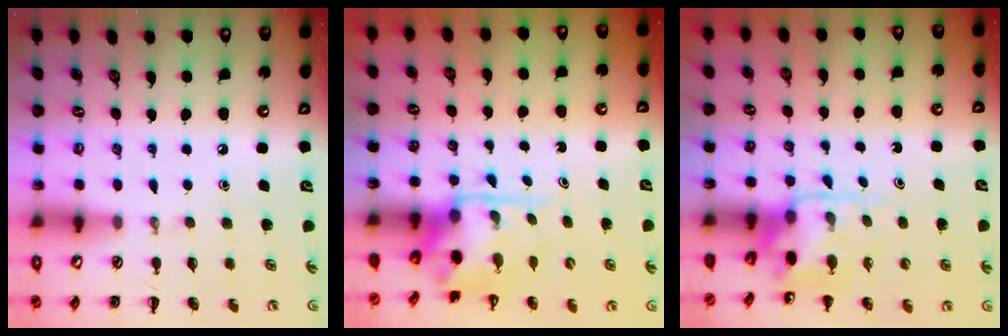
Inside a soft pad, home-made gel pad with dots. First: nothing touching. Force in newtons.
{"total": 3.4, "press": 3.3, "slide": 0.6}
{"total": 3.9, "press": 3.8, "slide": 0.9}